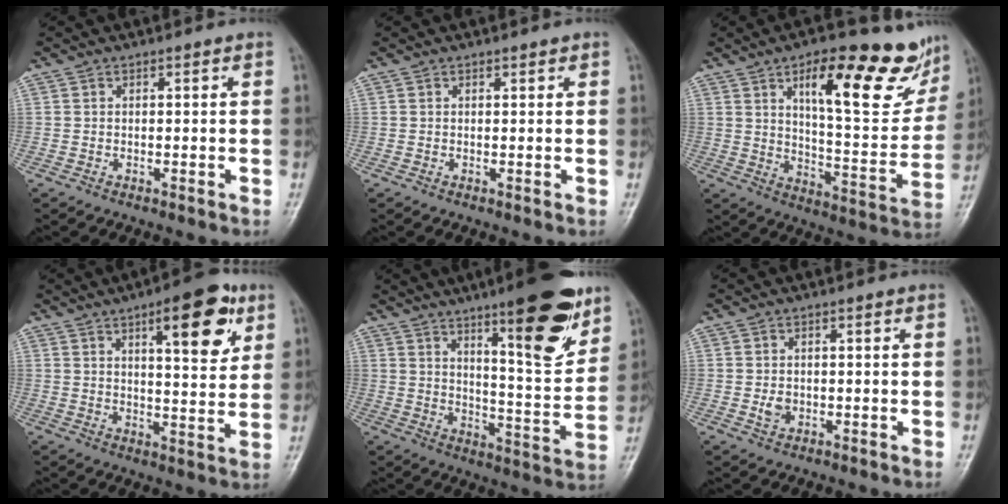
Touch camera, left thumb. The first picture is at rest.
{"total": 0.8, "force": [0.5, 0.3, 0.4], "torque": [-0.003, -0.002, 0.005]}
{"total": 22.7, "force": [12.1, 7.6, 17.6], "torque": [-0.202, -0.049, 0.181]}
{"total": 13.3, "force": [6.2, 4.5, 10.9], "torque": [-0.122, -0.026, 0.083]}
{"total": 17.6, "force": [10.5, 4.1, 13.5], "torque": [-0.162, -0.064, 0.160]}
{"total": 2.1, "force": [-0.3, 1.7, 1.2], "torque": [-0.015, 0.001, -0.005]}